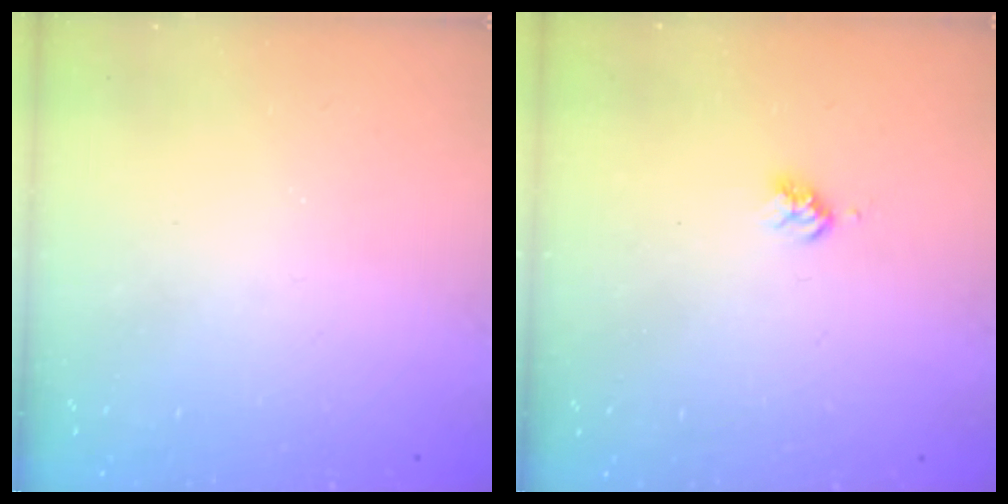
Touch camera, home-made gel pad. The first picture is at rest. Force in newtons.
{"total": 3.2, "press": 3.2, "slide": 0.4}